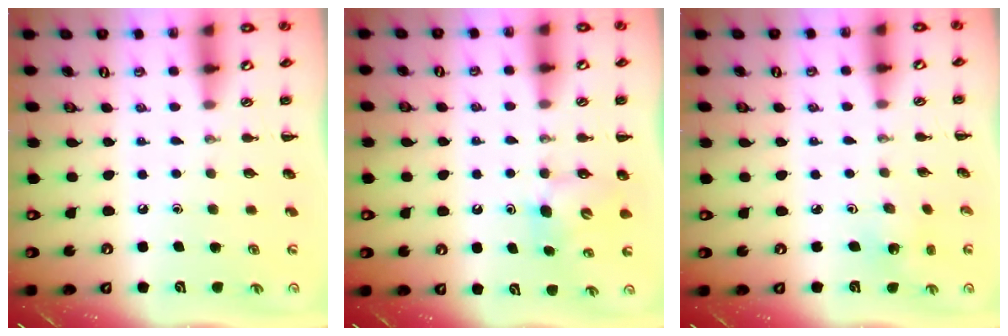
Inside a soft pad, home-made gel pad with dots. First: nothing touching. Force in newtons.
{"total": 5.0, "press": 4.9, "slide": 0.9}
{"total": 2.0, "press": 1.9, "slide": 0.7}